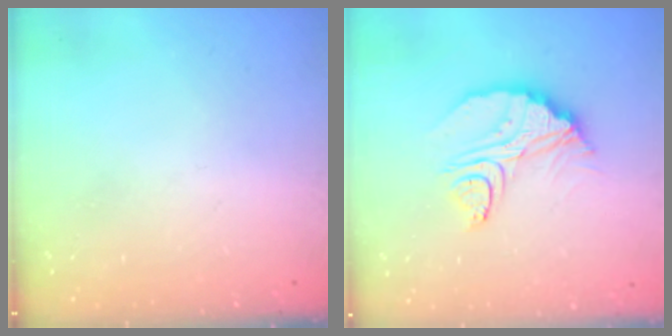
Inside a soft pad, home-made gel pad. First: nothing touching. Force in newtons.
{"total": 12.2, "press": 12.2, "slide": 1.1}